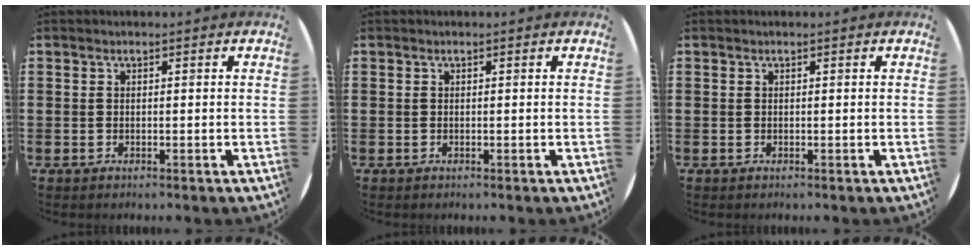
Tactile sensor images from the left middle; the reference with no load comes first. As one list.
[{"total": 0.0}, {"total": 0.0}]